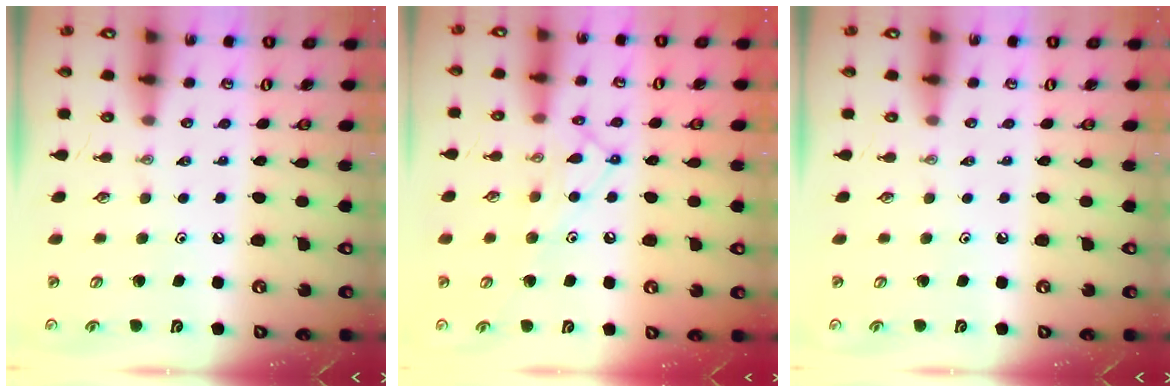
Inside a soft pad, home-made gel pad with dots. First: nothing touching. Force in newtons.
{"total": 12.3, "press": 12.3, "slide": 0.8}
{"total": 0.0}